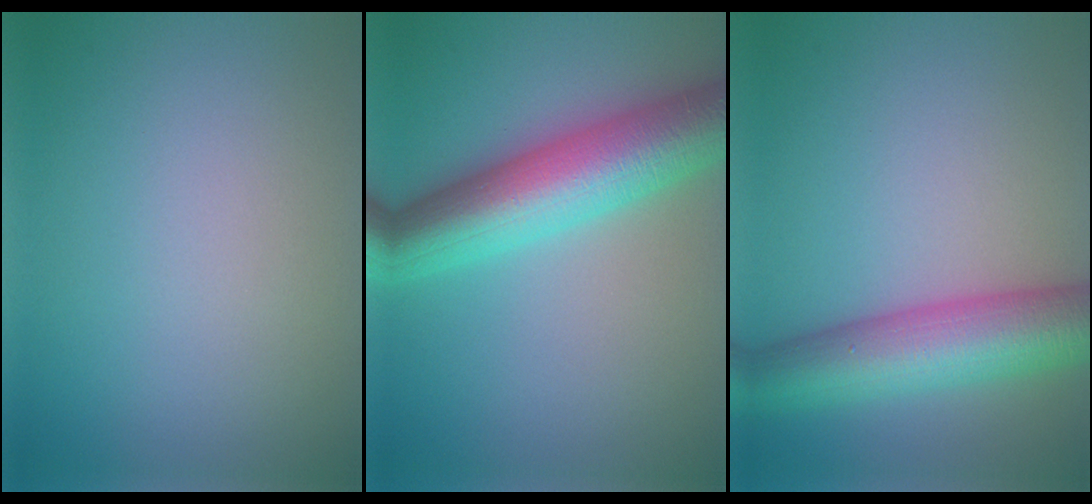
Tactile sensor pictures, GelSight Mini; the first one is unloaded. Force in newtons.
{"total": 9.6, "press": 9.6, "slide": 0.1}
{"total": 8.9, "press": 8.9, "slide": 0.3}